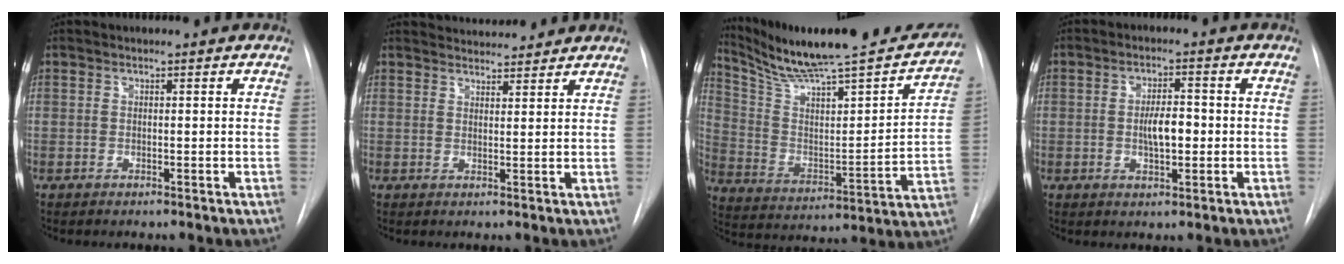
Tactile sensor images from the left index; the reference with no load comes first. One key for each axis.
{"total": 6.4, "fx": 6.2, "fy": 1.1, "fz": 1.1, "tx": -0.018, "ty": 0.022, "tz": 0.084}
{"total": 25.4, "fx": 22.8, "fy": 2.6, "fz": 10.9, "tx": -0.176, "ty": -0.042, "tz": 0.338}
{"total": 4.8, "fx": -0.4, "fy": 1.8, "fz": 4.5, "tx": -0.077, "ty": 0.003, "tz": -0.005}